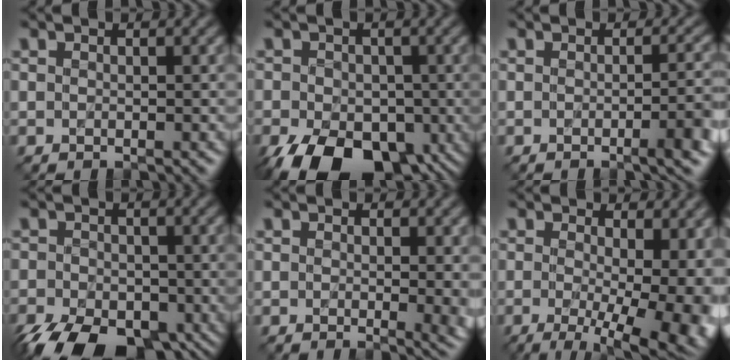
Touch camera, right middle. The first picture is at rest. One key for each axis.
{"total": 11.1, "fx": -5.5, "fy": 6.9, "fz": 6.8, "tx": -0.101, "ty": -0.039, "tz": -0.089}
{"total": 4.5, "fx": -1.4, "fy": 1.2, "fz": 4.1, "tx": -0.039, "ty": 0.000, "tz": -0.021}
{"total": 9.8, "fx": -5.4, "fy": 5.5, "fz": 6.0, "tx": -0.106, "ty": -0.039, "tz": -0.084}
{"total": 4.4, "fx": 0.2, "fy": 1.9, "fz": 4.0, "tx": -0.021, "ty": -0.001, "tz": 0.003}
{"total": 13.8, "fx": -1.3, "fy": 5.5, "fz": 12.6, "tx": -0.143, "ty": -0.009, "tz": -0.006}